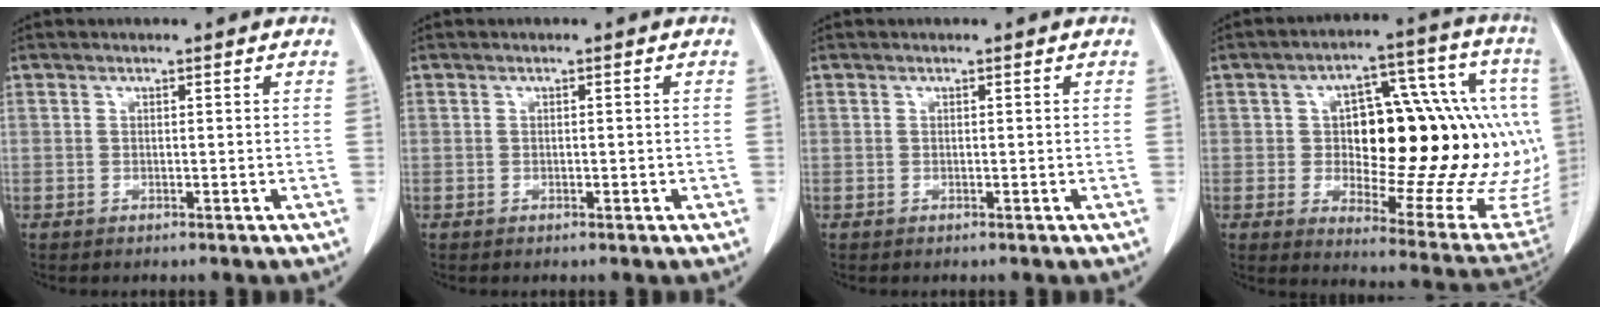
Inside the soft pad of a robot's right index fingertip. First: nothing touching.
{"total": 0.7, "force": [-0.3, 0.2, 0.6], "torque": [-0.011, -0.001, -0.002]}
{"total": 0.0}
{"total": 28.6, "force": [2.0, 10.2, 26.6], "torque": [-0.274, 0.053, 0.058]}